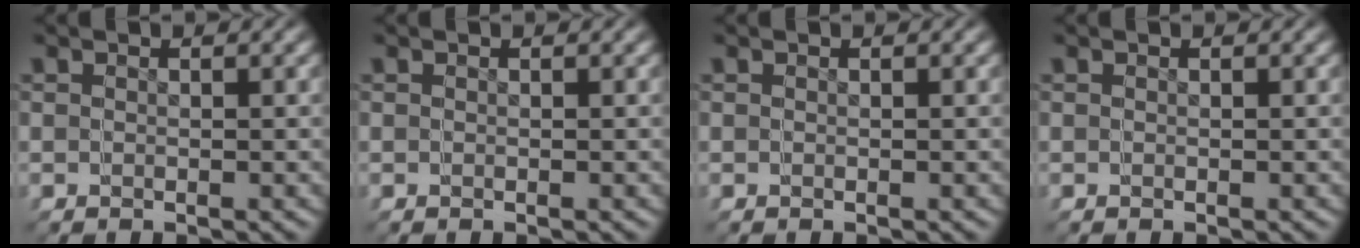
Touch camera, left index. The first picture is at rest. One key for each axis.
{"total": 0.0}
{"total": 0.0}
{"total": 0.0}